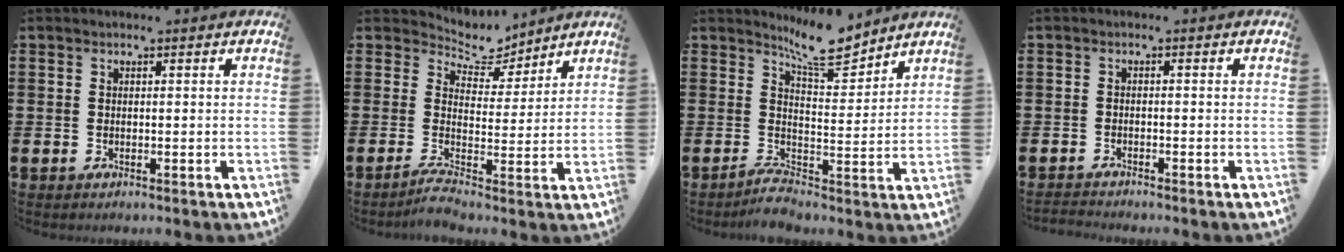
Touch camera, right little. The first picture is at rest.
{"total": 5.0, "force": [3.7, 2.2, 2.6], "torque": [-0.047, -0.033, 0.057]}
{"total": 7.0, "force": [5.3, 2.2, 4.1], "torque": [-0.064, -0.037, 0.089]}
{"total": 0.9, "force": [-0.9, 0.0, 0.0], "torque": [-0.001, -0.002, -0.019]}